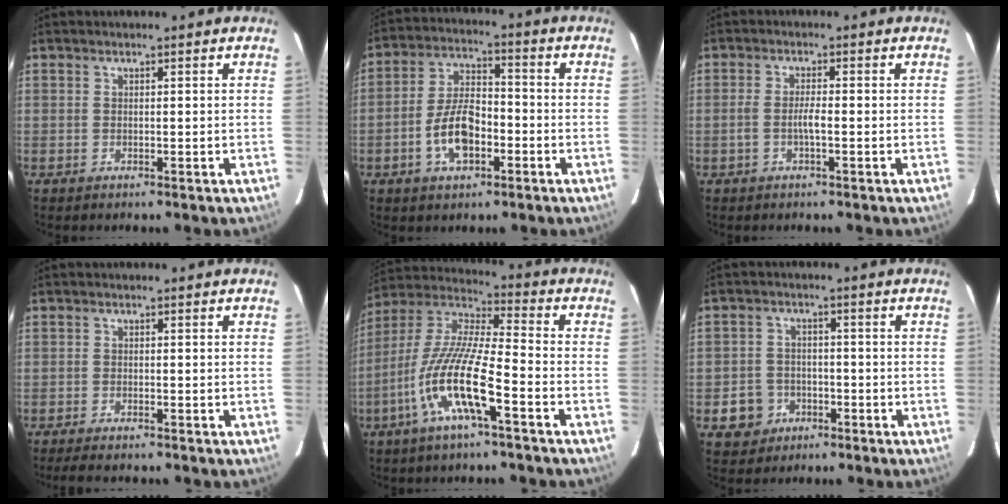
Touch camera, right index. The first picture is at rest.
{"total": 9.8, "force": [-3.7, 5.0, 7.6], "torque": [-0.153, 0.013, -0.062]}
{"total": 2.6, "force": [-0.9, 0.3, 2.4], "torque": [-0.051, 0.003, -0.018]}
{"total": 4.4, "force": [-3.7, 0.7, 2.1], "torque": [-0.048, -0.015, -0.064]}
{"total": 14.9, "force": [-6.5, 2.2, 13.2], "torque": [-0.265, -0.009, -0.132]}
{"total": 6.2, "force": [-2.7, 5.5, 1.1], "torque": [-0.037, 0.017, -0.037]}